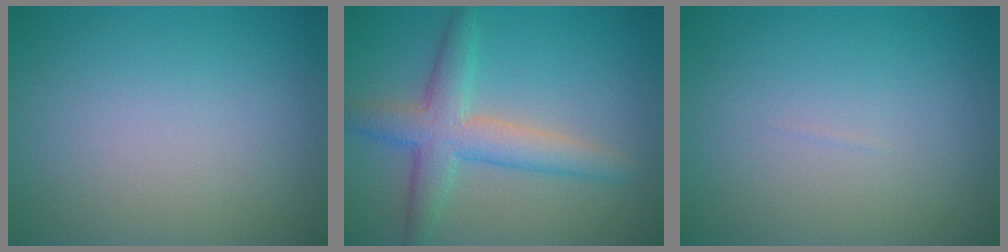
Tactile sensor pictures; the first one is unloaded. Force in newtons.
{"total": 4.8, "press": 4.8, "slide": 0.1}
{"total": 0.0}